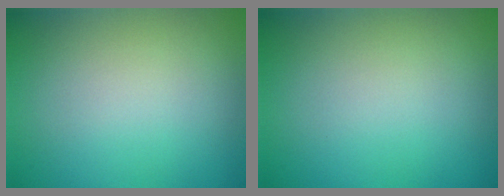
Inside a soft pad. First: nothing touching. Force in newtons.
{"total": 0.0}